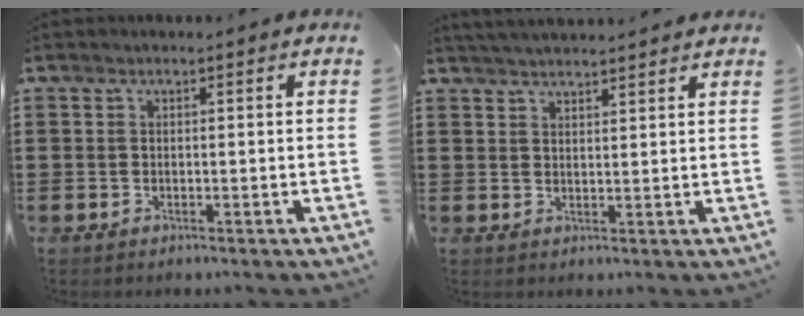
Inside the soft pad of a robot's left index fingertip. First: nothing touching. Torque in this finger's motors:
{"motor_torque": [1.03, -1.11, 0.17, 0.04]}